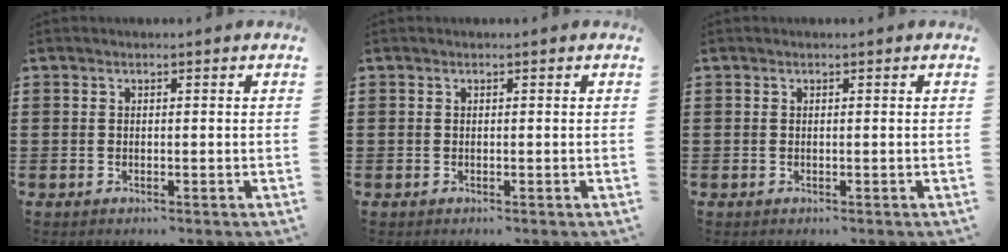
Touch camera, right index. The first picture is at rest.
{"total": 0.0}
{"total": 0.0}